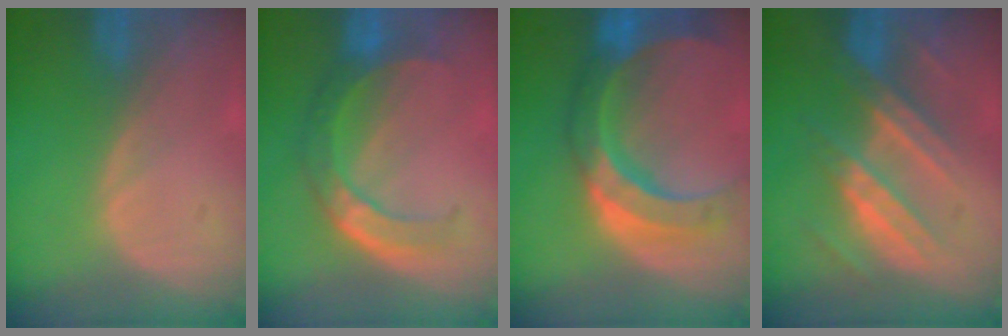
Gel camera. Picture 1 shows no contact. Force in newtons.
{"total": 8.0, "press": 6.8, "slide": 4.1}
{"total": 11.6, "press": 9.8, "slide": 6.2}
{"total": 7.3, "press": 7.3, "slide": 1.0}